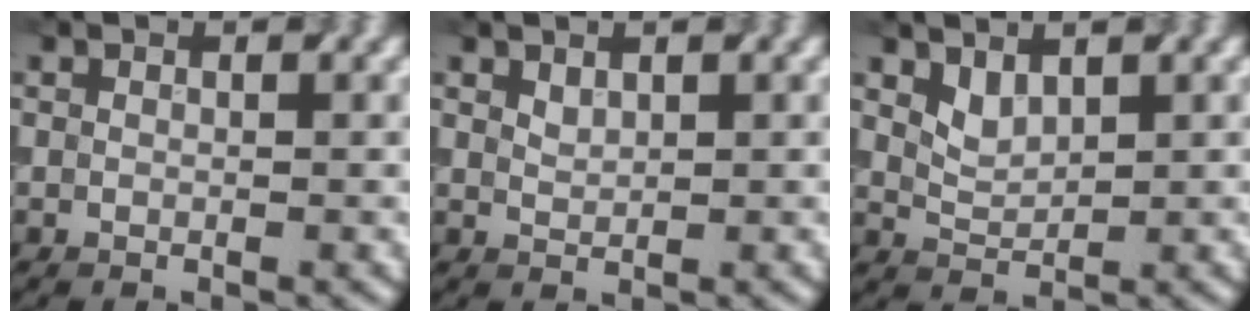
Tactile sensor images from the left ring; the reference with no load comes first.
{"total": 0.8, "force": [0.6, 0.4, 0.4], "torque": [-0.007, 0.005, 0.017]}
{"total": 1.4, "force": [1.0, 0.7, 0.7], "torque": [-0.018, -0.002, 0.029]}